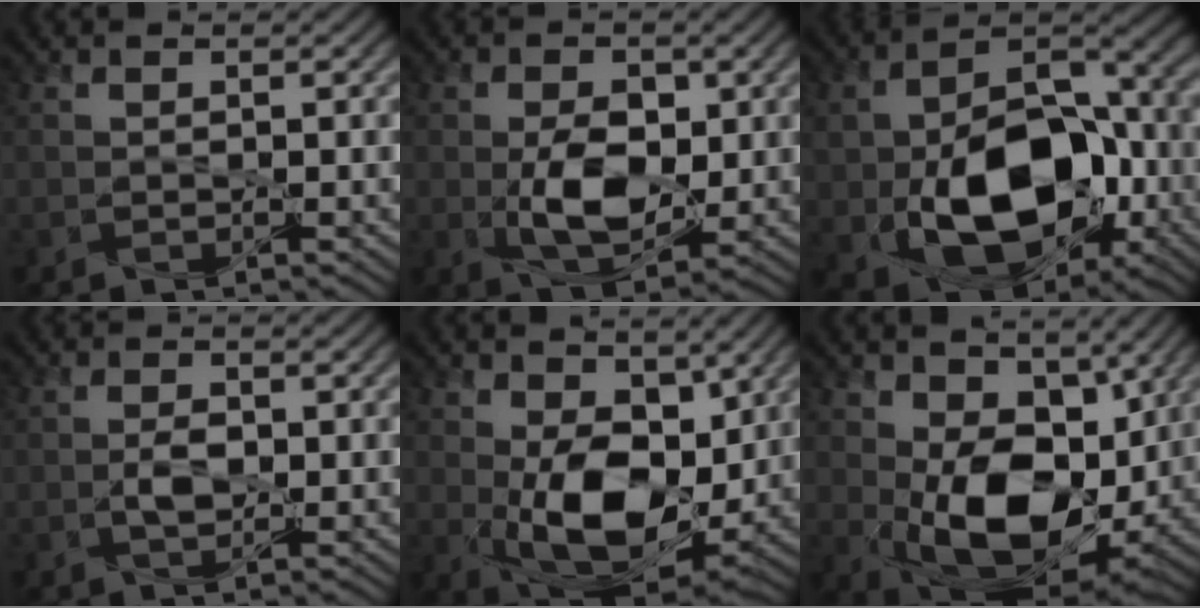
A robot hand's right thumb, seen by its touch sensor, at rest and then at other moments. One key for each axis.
{"total": 7.7, "fx": -0.5, "fy": 4.4, "fz": 6.3, "tx": -0.118, "ty": -0.004, "tz": -0.013}
{"total": 16.4, "fx": -4.3, "fy": 10.7, "fz": 11.7, "tx": -0.207, "ty": -0.023, "tz": -0.071}
{"total": 2.4, "fx": -0.8, "fy": 1.1, "fz": 2.0, "tx": -0.042, "ty": 0.002, "tz": -0.017}
{"total": 12.6, "fx": 0.2, "fy": 7.7, "fz": 9.9, "tx": -0.198, "ty": -0.011, "tz": 0.005}
{"total": 15.1, "fx": -0.1, "fy": 9.6, "fz": 11.6, "tx": -0.217, "ty": -0.029, "tz": 0.001}